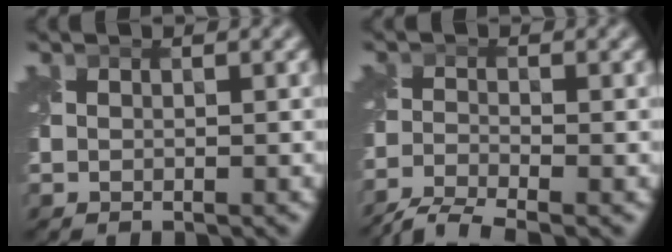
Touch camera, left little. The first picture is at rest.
{"total": 4.5, "force": [-4.0, 0.7, 2.1], "torque": [-0.044, -0.015, -0.086]}